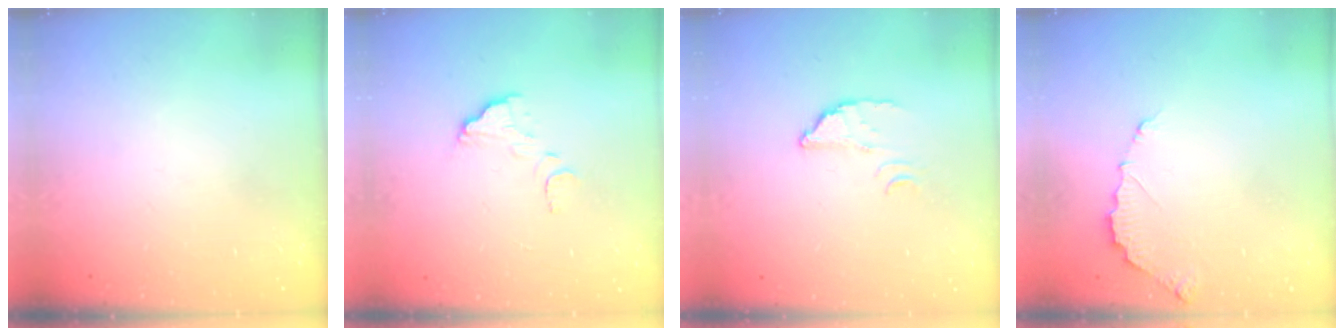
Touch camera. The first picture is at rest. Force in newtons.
{"total": 5.6, "press": 5.6, "slide": 0.3}
{"total": 2.7, "press": 2.7, "slide": 0.2}
{"total": 5.0, "press": 5.0, "slide": 0.3}